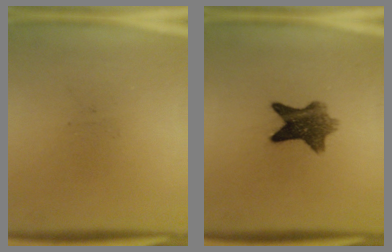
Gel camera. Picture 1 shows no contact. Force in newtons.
{"total": 7.9}